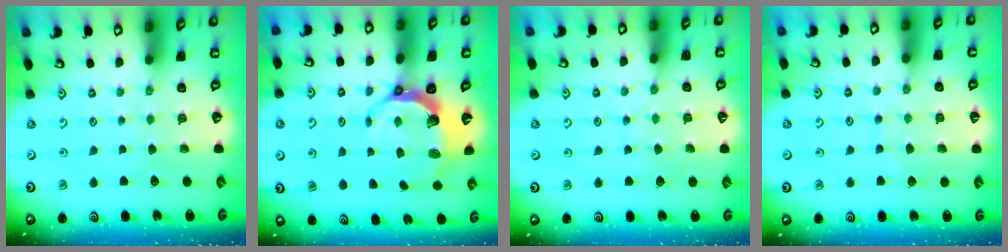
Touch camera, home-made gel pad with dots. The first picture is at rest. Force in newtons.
{"total": 7.1, "press": 5.7, "slide": 4.2}
{"total": 3.8, "press": 3.7, "slide": 0.3}
{"total": 6.1, "press": 6.1, "slide": 0.5}